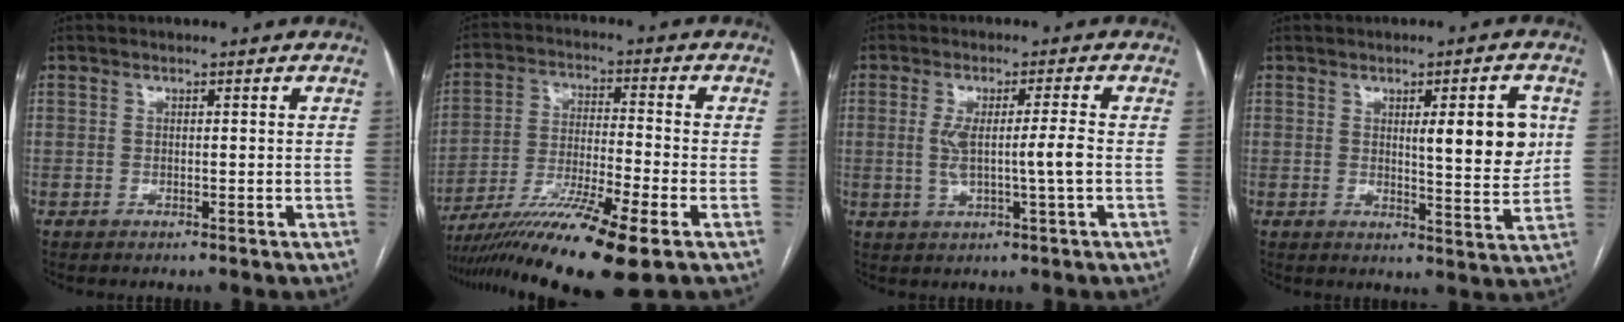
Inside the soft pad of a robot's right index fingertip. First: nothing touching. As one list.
[{"total": 15.3, "force": [-10.2, -0.1, 11.5], "torque": [-0.207, -0.031, -0.176]}, {"total": 5.9, "force": [-0.4, -0.4, 5.8], "torque": [-0.107, -0.001, -0.003]}, {"total": 8.6, "force": [1.9, 1.6, 8.2], "torque": [-0.107, -0.006, 0.026]}]